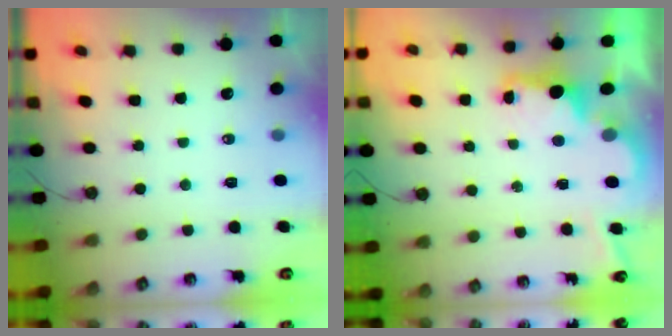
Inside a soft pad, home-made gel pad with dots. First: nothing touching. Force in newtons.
{"total": 2.6, "press": 2.4, "slide": 0.8}